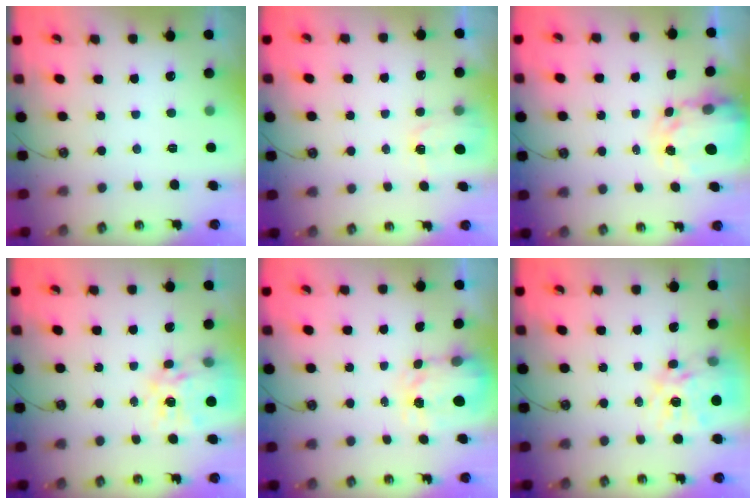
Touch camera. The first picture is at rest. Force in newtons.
{"total": 2.4, "press": 2.4, "slide": 0.3}
{"total": 5.9, "press": 5.8, "slide": 0.6}
{"total": 15.4, "press": 15.3, "slide": 1.5}
{"total": 3.6, "press": 3.5, "slide": 0.4}
{"total": 14.5, "press": 14.5, "slide": 1.0}